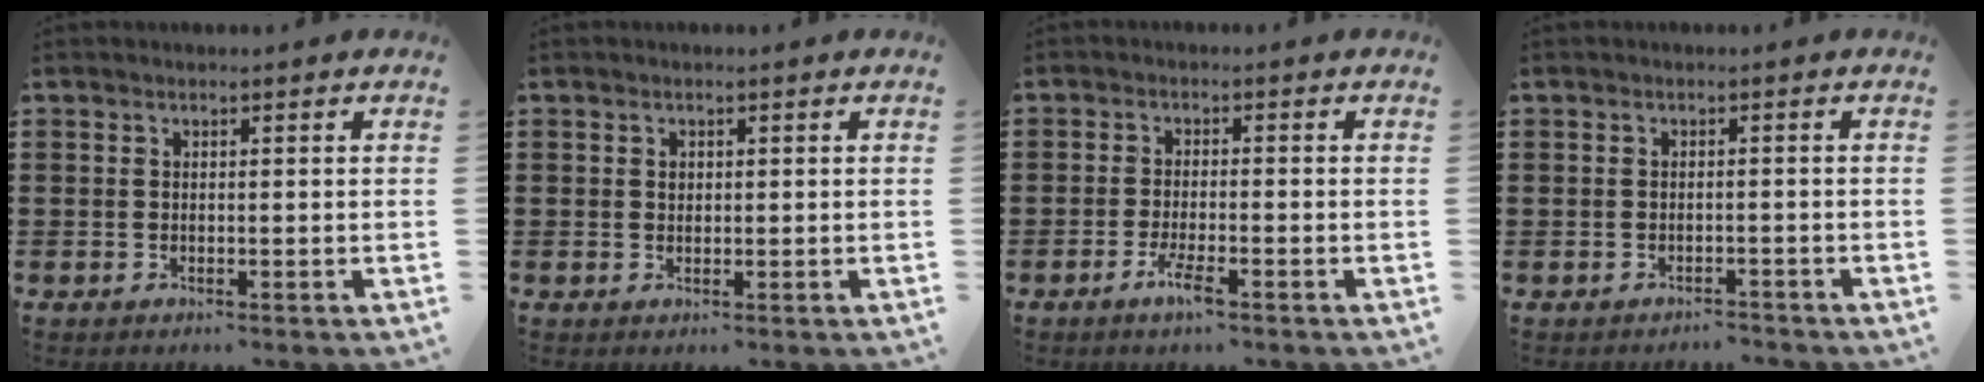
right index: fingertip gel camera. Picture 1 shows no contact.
{"total": 0.9, "force": [0.3, 0.7, 0.4], "torque": [-0.011, 0.003, 0.006]}
{"total": 3.3, "force": [-2.0, 0.4, 2.6], "torque": [-0.057, -0.006, -0.038]}
{"total": 1.4, "force": [-1.3, 0.3, -0.1], "torque": [-0.004, 0.004, -0.031]}